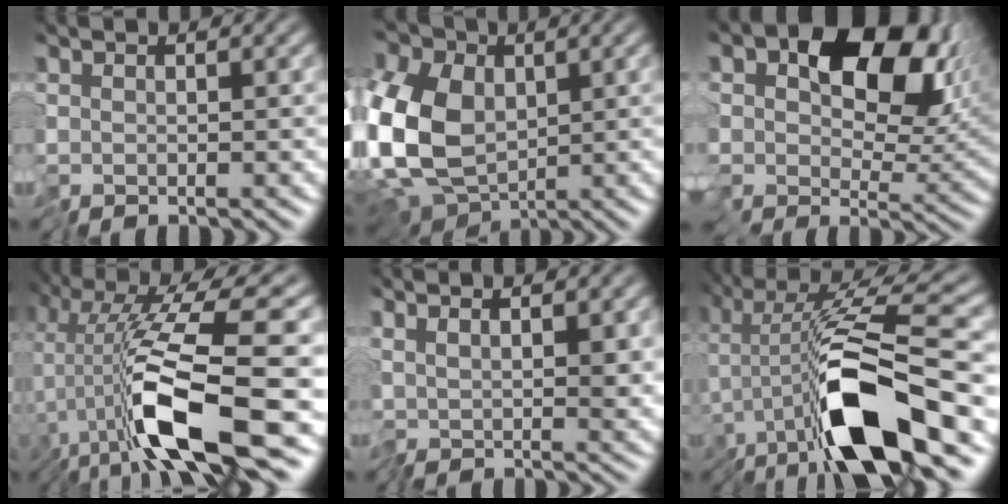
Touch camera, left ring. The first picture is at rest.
{"total": 15.4, "force": [0.4, 11.2, 10.5], "torque": [-0.262, -0.010, 0.007]}
{"total": 14.2, "force": [3.9, 9.4, 9.9], "torque": [-0.159, -0.010, 0.080]}
{"total": 11.7, "force": [-4.9, 1.3, 10.6], "torque": [-0.177, 0.011, -0.091]}
{"total": 2.8, "force": [1.5, 0.5, 2.3], "torque": [-0.047, -0.001, 0.025]}
{"total": 10.5, "force": [-4.2, 1.5, 9.5], "torque": [-0.150, 0.012, -0.088]}